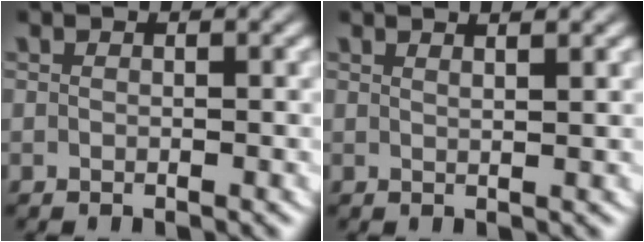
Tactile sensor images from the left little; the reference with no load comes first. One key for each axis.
{"total": 2.1, "fx": 1.6, "fy": -0.3, "fz": 1.4, "tx": -0.020, "ty": -0.003, "tz": 0.029}